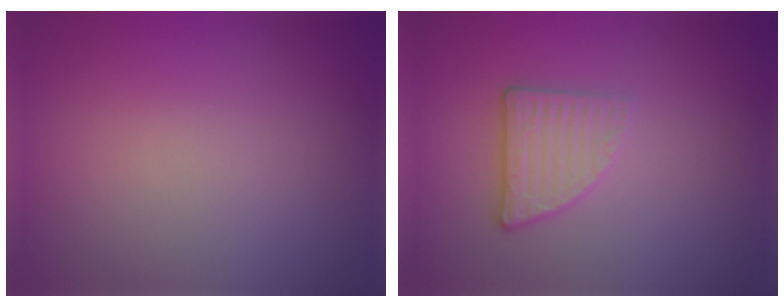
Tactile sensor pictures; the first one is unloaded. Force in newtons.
{"total": 2.7, "press": 2.3, "slide": 1.4}